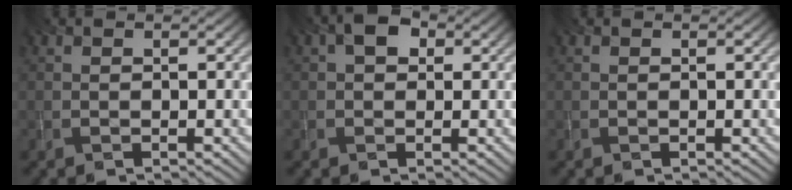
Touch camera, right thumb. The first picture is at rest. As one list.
[{"total": 2.2, "force": [0.6, 1.6, 1.5], "torque": [-0.028, 0.008, 0.000]}, {"total": 0.0}]